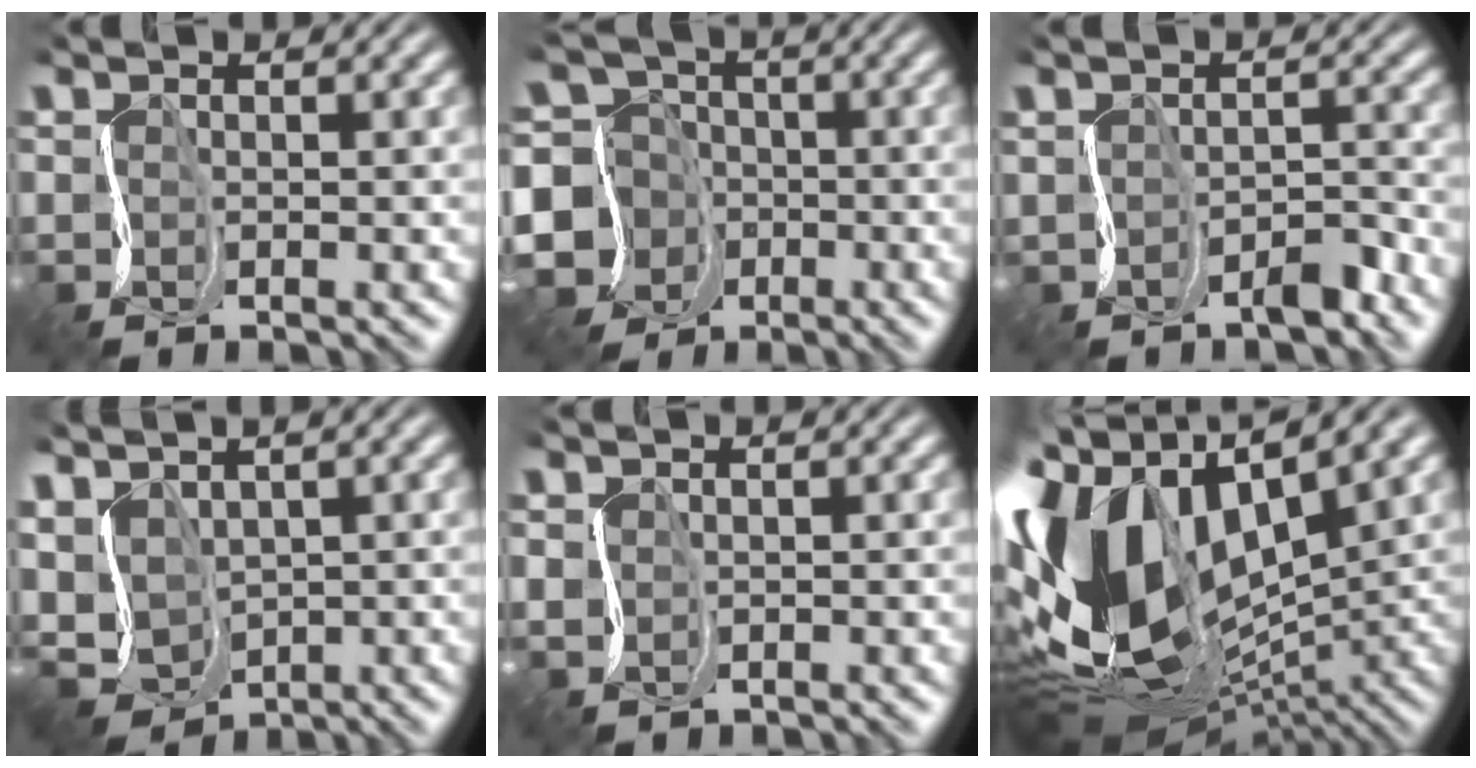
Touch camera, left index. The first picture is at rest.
{"total": 12.4, "force": [-4.5, 11.2, 3.1], "torque": [-0.099, 0.005, -0.105]}
{"total": 3.1, "force": [-1.9, 1.3, 2.1], "torque": [-0.029, -0.004, -0.032]}
{"total": 7.4, "force": [0.8, 4.8, 5.6], "torque": [-0.123, -0.003, 0.020]}
{"total": 0.8, "force": [0.0, 0.7, 0.4], "torque": [-0.011, -0.003, -0.001]}
{"total": 15.9, "force": [-0.1, 9.8, 12.5], "torque": [-0.282, 0.012, -0.010]}